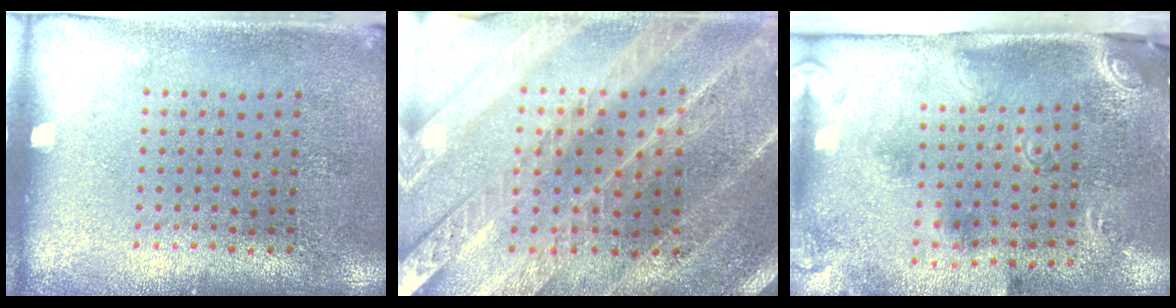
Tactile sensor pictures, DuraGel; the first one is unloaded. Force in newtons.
{"total": 2.8, "press": 2.7, "slide": 0.4}
{"total": 2.8, "press": 1.7, "slide": 2.2}